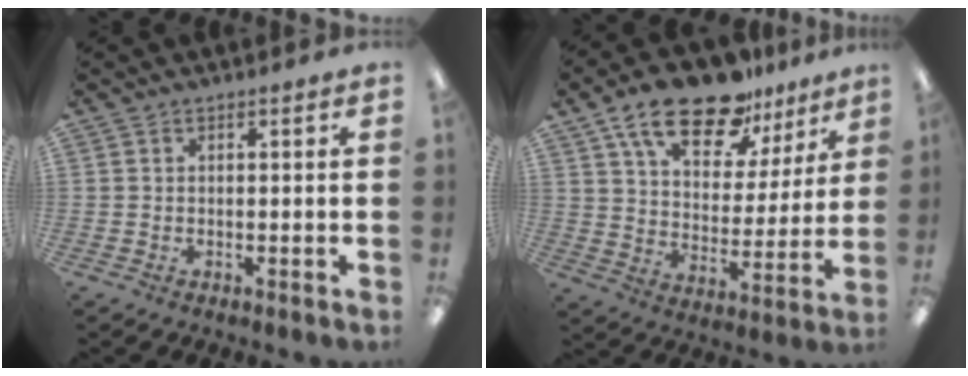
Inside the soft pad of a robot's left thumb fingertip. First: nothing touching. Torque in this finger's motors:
{"motor_torque": [0.42, 0.38, 1.78, -0.99, 0.32]}